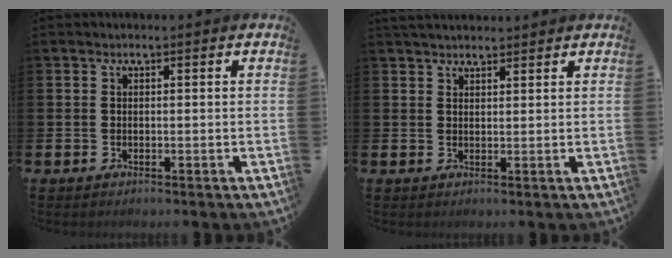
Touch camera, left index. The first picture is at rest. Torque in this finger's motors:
{"motor_torque": [0.73, -1.41, 0.12, 0.10]}